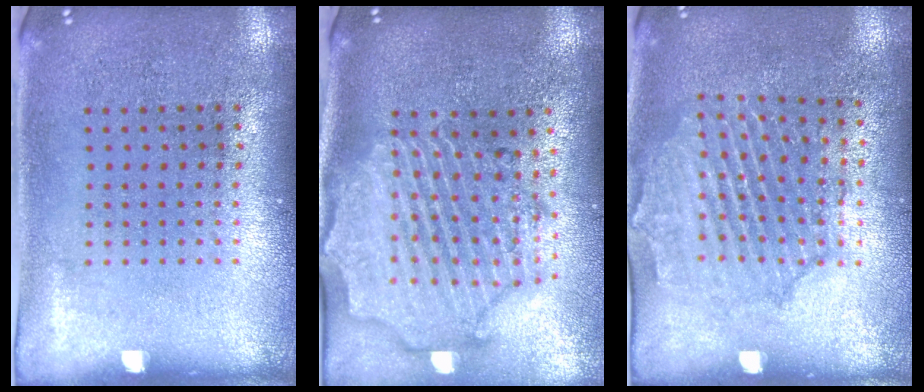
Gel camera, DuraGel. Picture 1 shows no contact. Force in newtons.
{"total": 3.0, "press": 2.6, "slide": 1.5}
{"total": 1.6, "press": 1.6, "slide": 0.2}